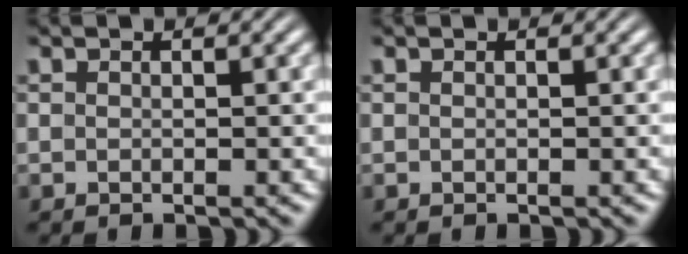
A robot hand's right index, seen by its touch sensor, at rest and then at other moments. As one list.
[{"total": 0.0}]